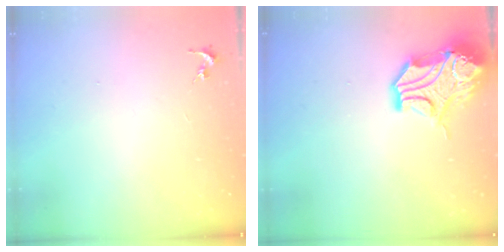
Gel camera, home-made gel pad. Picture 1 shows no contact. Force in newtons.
{"total": 15.9, "press": 15.8, "slide": 2.3}